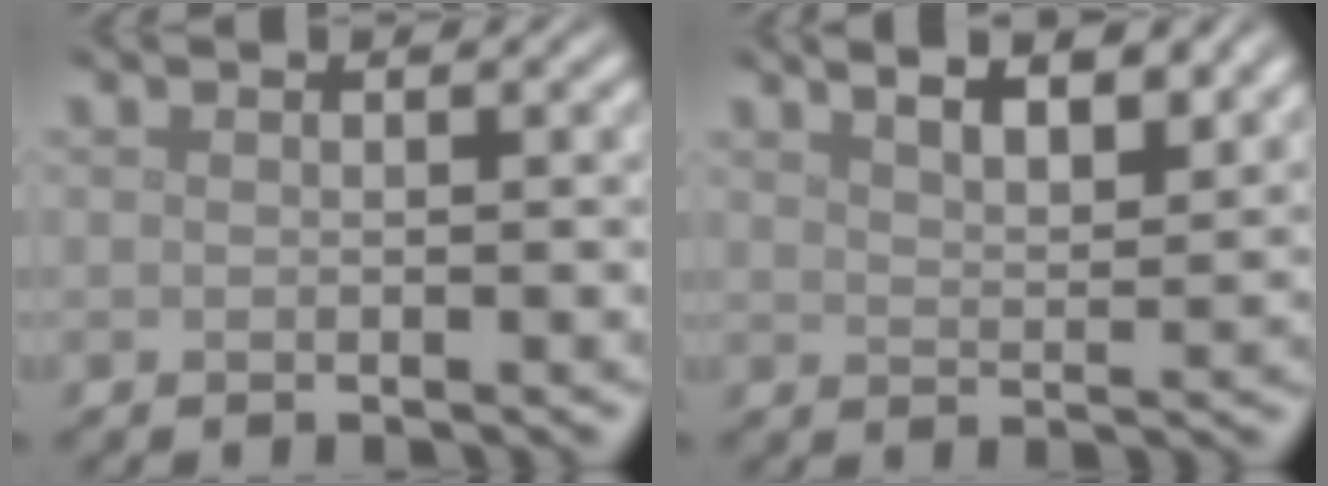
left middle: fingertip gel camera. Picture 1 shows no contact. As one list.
[{"total": 7.2, "force": [5.0, 2.7, 4.4], "torque": [-0.038, 0.026, 0.045]}]